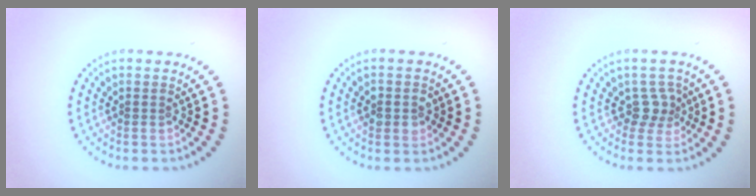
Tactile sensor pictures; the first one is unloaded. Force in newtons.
{"total": 1.6, "press": 1.6, "slide": 0.2}
{"total": 2.0, "press": 1.6, "slide": 1.3}